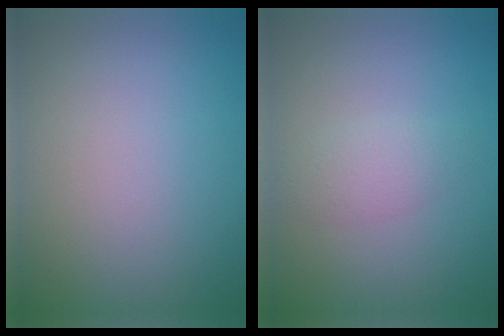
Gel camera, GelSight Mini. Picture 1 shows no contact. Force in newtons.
{"total": 1.7, "press": 1.7, "slide": 0.0}